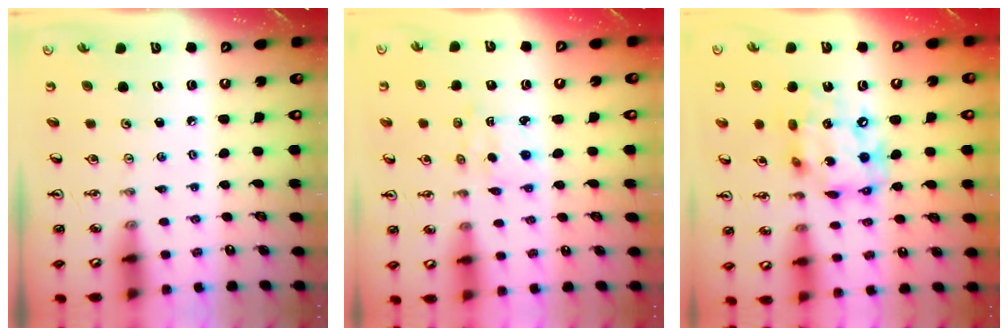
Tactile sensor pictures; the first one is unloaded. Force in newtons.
{"total": 1.8, "press": 1.6, "slide": 0.6}
{"total": 14.7, "press": 14.7, "slide": 1.0}